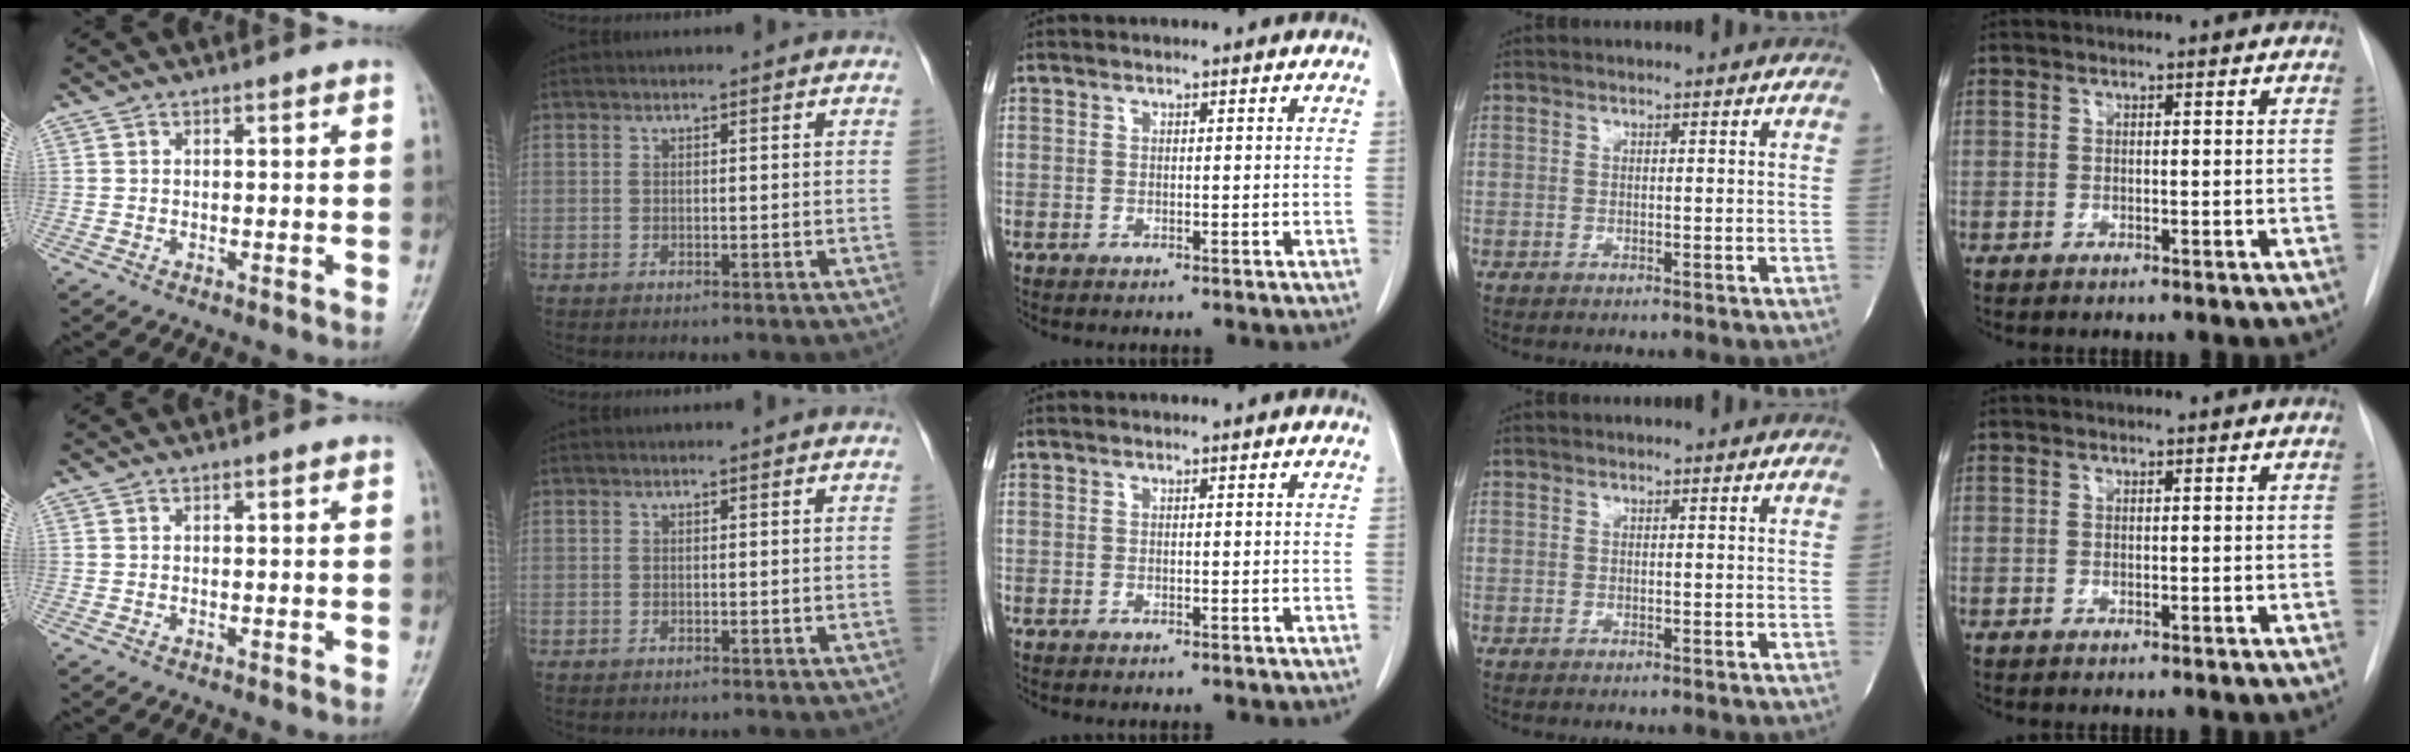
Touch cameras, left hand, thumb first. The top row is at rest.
{}